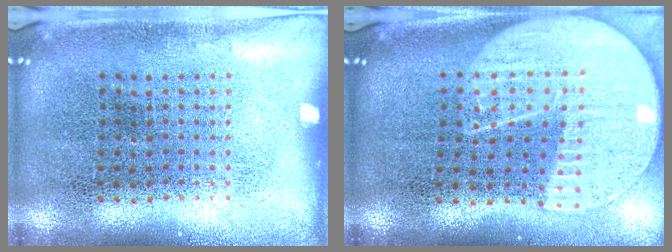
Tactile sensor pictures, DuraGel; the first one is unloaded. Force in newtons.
{"total": 2.3, "press": 2.0, "slide": 1.2}